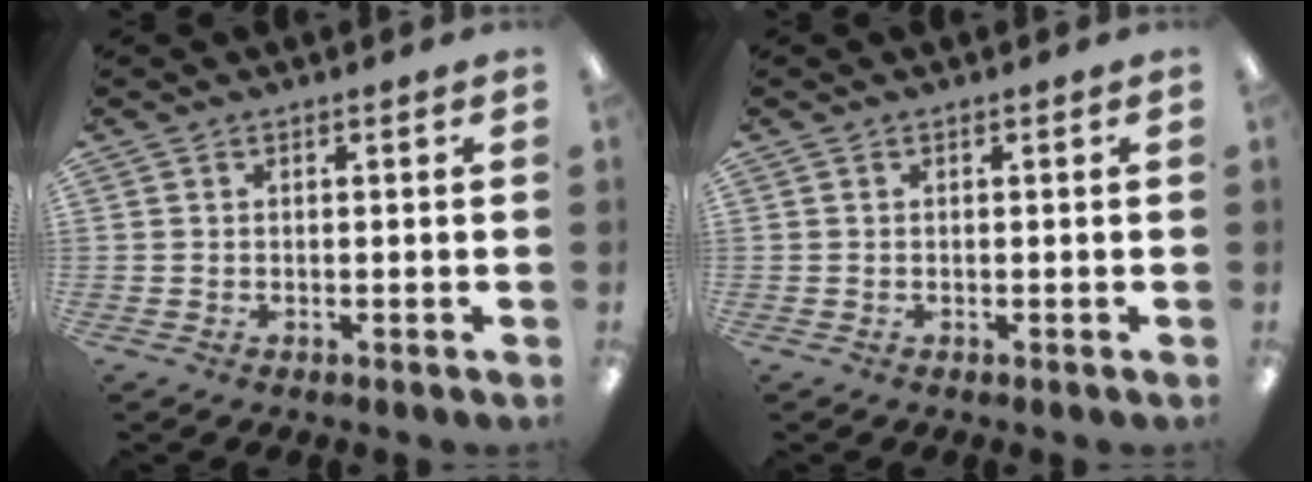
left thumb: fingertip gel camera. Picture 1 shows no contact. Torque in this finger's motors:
{"motor_torque": [0.00, 0.00, -0.12, -0.12, 0.00]}